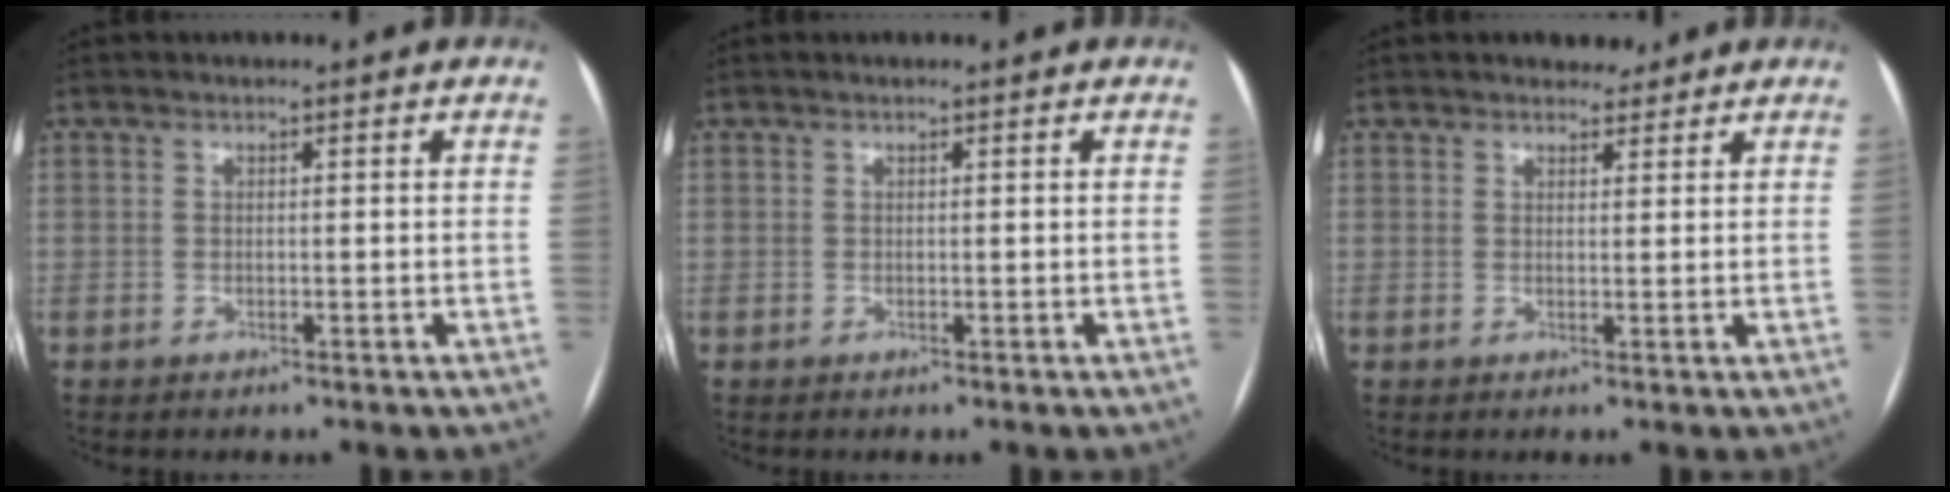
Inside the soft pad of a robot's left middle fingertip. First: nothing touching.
{"total": 0.0}
{"total": 2.8, "force": [2.3, 1.3, 0.7], "torque": [-0.008, 0.005, 0.032]}